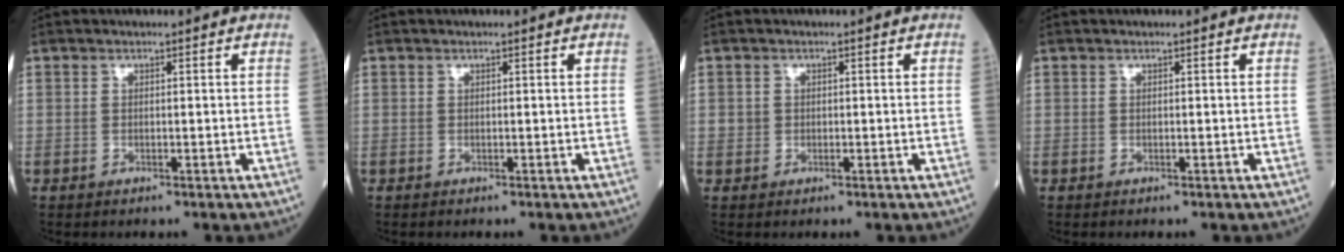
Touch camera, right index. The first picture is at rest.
{"total": 0.0}
{"total": 1.1, "force": [0.0, 1.1, 0.2], "torque": [0.002, 0.004, 0.000]}
{"total": 0.0}